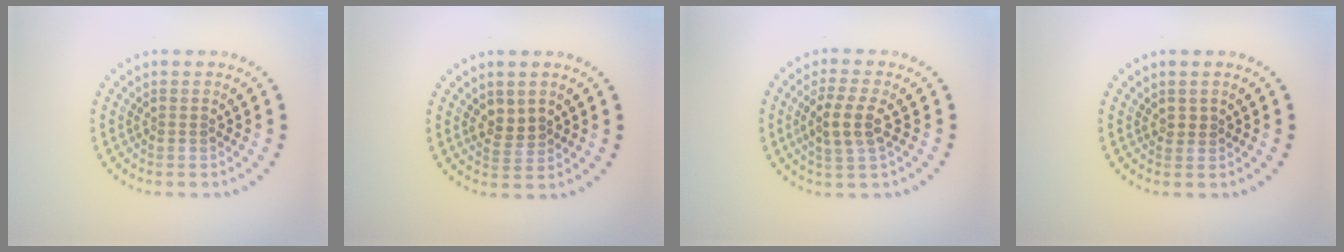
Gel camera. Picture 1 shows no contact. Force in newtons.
{"total": 2.1, "press": 2.0, "slide": 0.5}
{"total": 3.4, "press": 3.1, "slide": 1.2}
{"total": 0.6, "press": 0.5, "slide": 0.3}